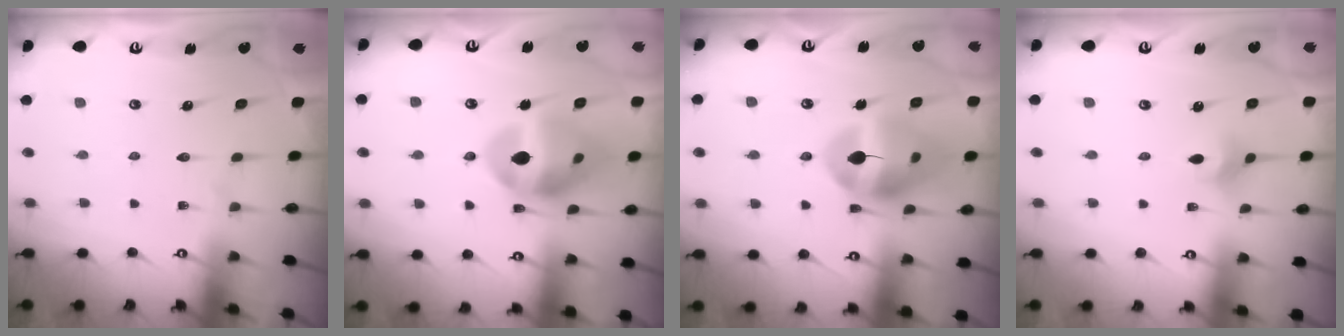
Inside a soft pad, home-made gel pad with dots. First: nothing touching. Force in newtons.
{"total": 15.6, "press": 15.5, "slide": 1.6}
{"total": 15.5, "press": 15.5, "slide": 1.6}
{"total": 3.1, "press": 3.0, "slide": 0.6}